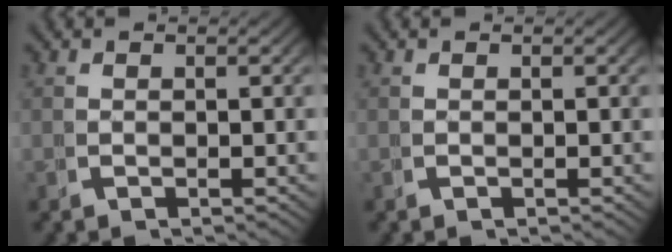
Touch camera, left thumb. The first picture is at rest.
{"total": 0.0}